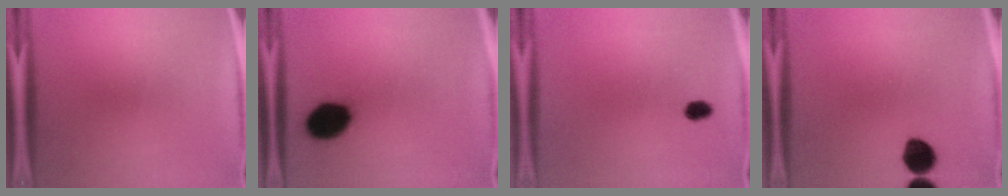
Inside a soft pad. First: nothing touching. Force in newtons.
{"total": 13.2}
{"total": 2.3}
{"total": 7.8}